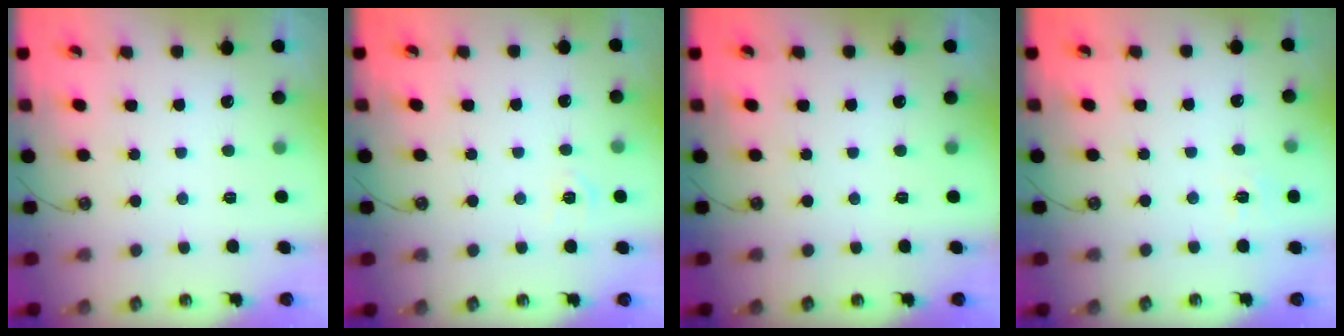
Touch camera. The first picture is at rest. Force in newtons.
{"total": 5.1, "press": 5.0, "slide": 0.6}
{"total": 0.0}
{"total": 6.1, "press": 6.1, "slide": 0.6}